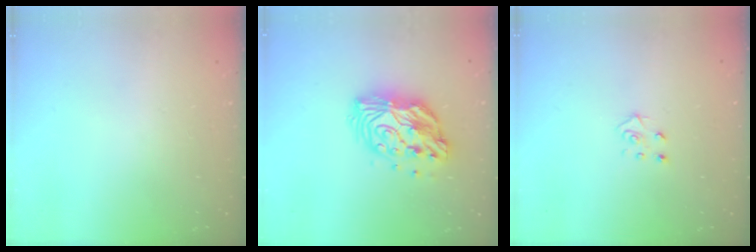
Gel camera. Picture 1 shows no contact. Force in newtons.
{"total": 12.8, "press": 12.8, "slide": 0.9}
{"total": 4.6, "press": 4.6, "slide": 0.4}